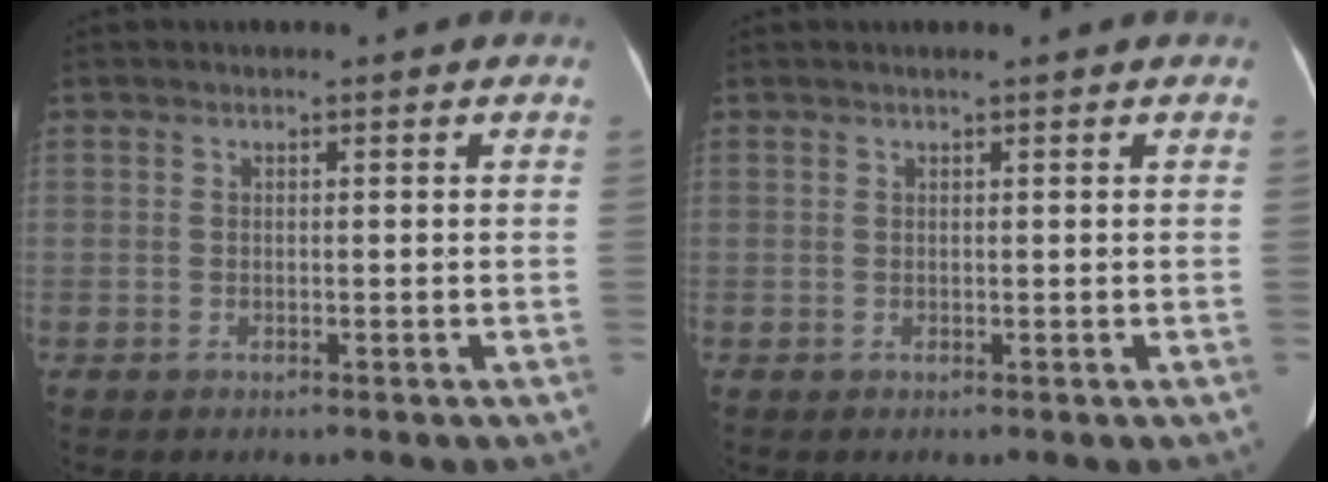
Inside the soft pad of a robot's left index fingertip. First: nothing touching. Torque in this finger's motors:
{"motor_torque": [-0.09, 0.00, 0.03, 0.02]}